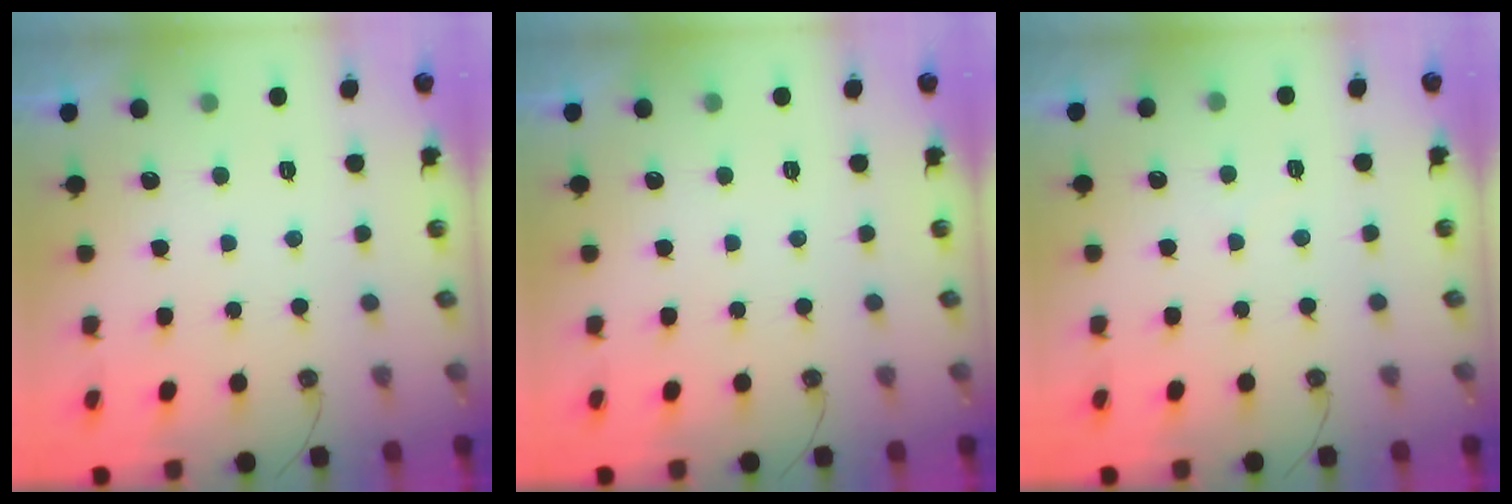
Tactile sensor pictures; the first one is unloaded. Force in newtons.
{"total": 0.0}
{"total": 3.1, "press": 3.0, "slide": 0.5}